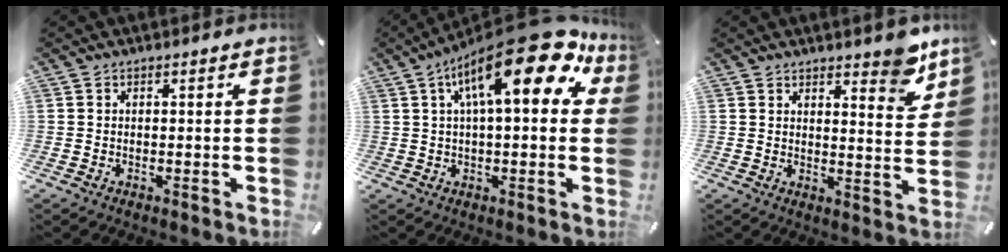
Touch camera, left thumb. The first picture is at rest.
{"total": 20.8, "force": [8.6, 7.3, 17.4], "torque": [-0.275, -0.046, 0.128]}
{"total": 7.0, "force": [5.8, 2.6, 2.8], "torque": [-0.015, -0.045, 0.098]}